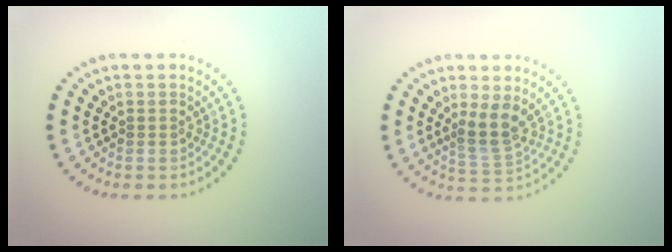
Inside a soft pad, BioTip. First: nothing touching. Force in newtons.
{"total": 2.7, "press": 2.1, "slide": 1.7}